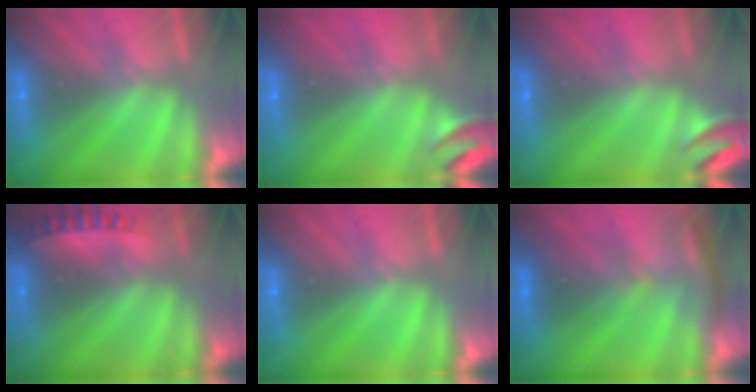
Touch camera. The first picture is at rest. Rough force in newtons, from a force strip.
{"total": 2.7}
{"total": 2.7}
{"total": 2.9}
{"total": 0.0}
{"total": 2.7}